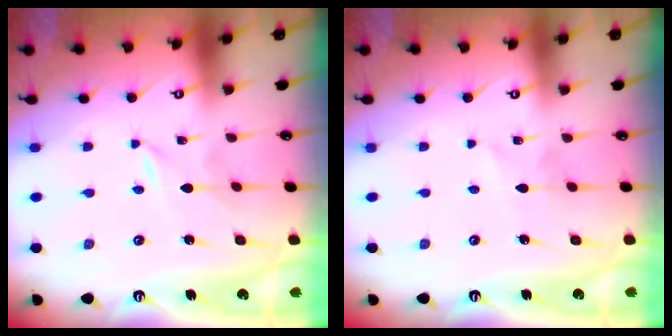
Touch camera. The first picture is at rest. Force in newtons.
{"total": 2.7, "press": 2.7, "slide": 0.2}